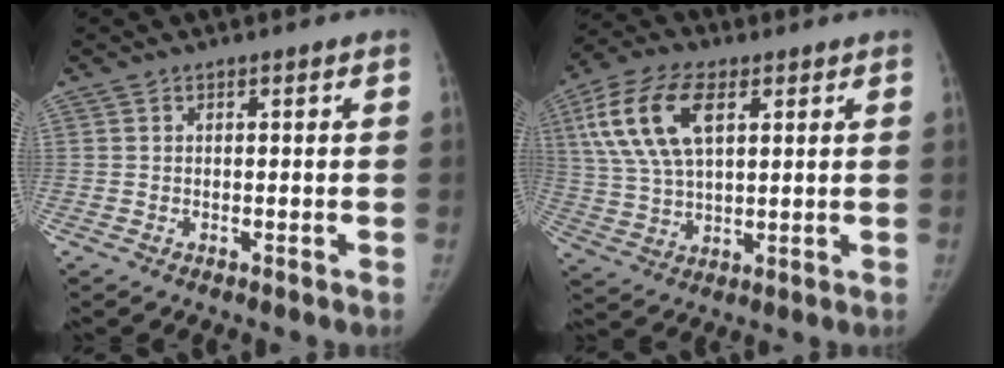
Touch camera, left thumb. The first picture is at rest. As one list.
[{"total": 15.2, "force": [5.5, 7.9, 11.7], "torque": [-0.231, 0.003, 0.107]}]